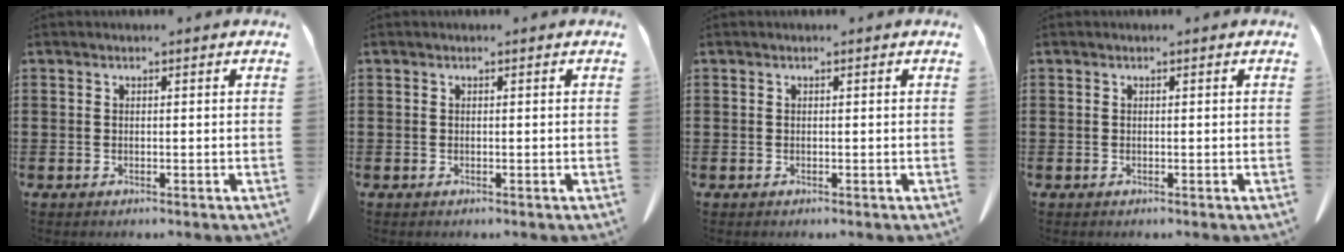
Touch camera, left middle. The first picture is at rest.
{"total": 0.0}
{"total": 0.0}
{"total": 0.0}